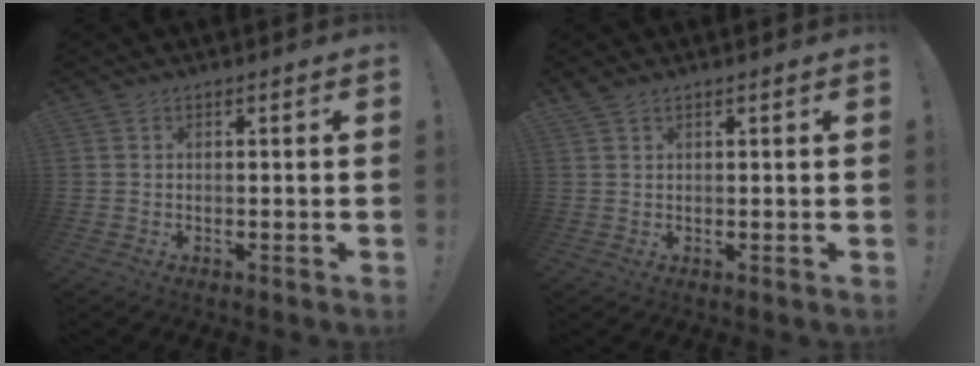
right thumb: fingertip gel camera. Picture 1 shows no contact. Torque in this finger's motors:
{"motor_torque": [0.01, 0.01, 0.08, -0.02, 0.07]}